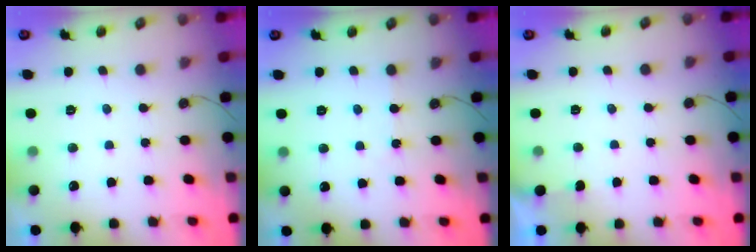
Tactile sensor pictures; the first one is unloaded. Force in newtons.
{"total": 1.0, "press": 1.0, "slide": 0.2}
{"total": 0.7, "press": 0.7, "slide": 0.1}